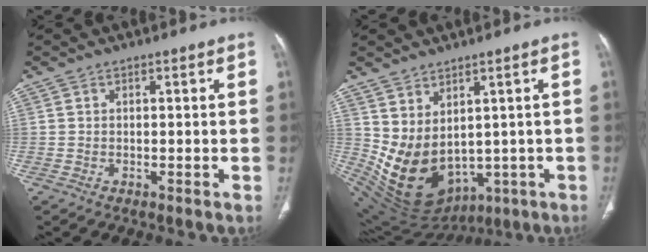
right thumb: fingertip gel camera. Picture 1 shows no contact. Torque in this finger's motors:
{"motor_torque": [-0.36, 1.62, 0.98, 0.89, 0.20]}